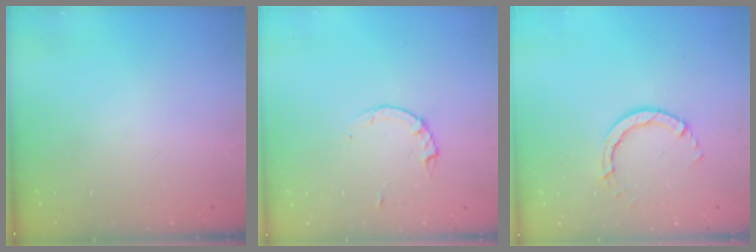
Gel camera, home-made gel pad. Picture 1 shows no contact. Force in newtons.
{"total": 2.2, "press": 2.1, "slide": 0.3}
{"total": 4.0, "press": 4.0, "slide": 0.4}